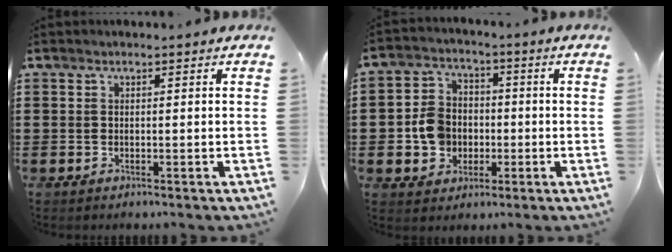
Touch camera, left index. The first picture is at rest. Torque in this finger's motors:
{"motor_torque": [1.21, 0.93, 0.52, 0.09]}